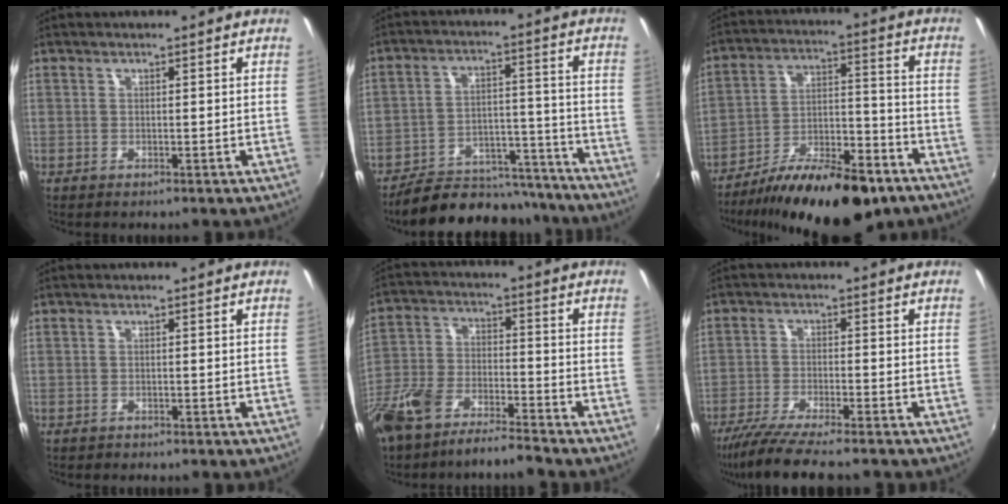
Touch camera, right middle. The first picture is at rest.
{"total": 17.5, "force": [-15.6, 6.5, 4.5], "torque": [-0.090, 0.040, -0.207]}
{"total": 20.2, "force": [-14.1, 6.9, 12.7], "torque": [-0.205, -0.008, -0.209]}
{"total": 0.7, "force": [-0.5, 0.4, 0.1], "torque": [-0.006, 0.001, -0.006]}
{"total": 11.9, "force": [-9.2, 3.6, 6.6], "torque": [-0.155, -0.004, -0.178]}
{"total": 10.0, "force": [-8.4, 0.6, 5.3], "torque": [-0.119, -0.032, -0.144]}